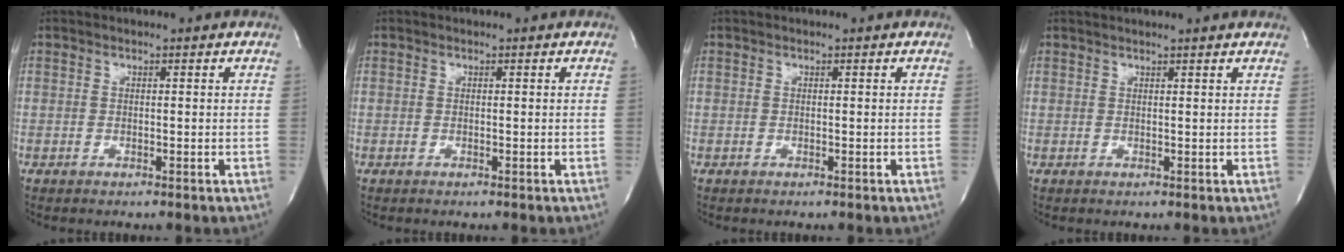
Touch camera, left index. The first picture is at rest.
{"total": 0.0}
{"total": 0.0}
{"total": 6.1, "force": [5.7, -0.1, 2.2], "torque": [-0.028, 0.031, 0.061]}